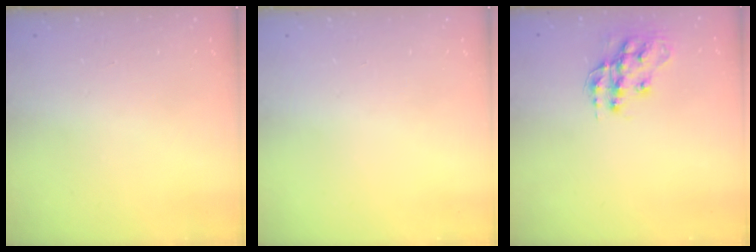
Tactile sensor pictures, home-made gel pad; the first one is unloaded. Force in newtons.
{"total": 0.0}
{"total": 13.5, "press": 13.5, "slide": 0.8}